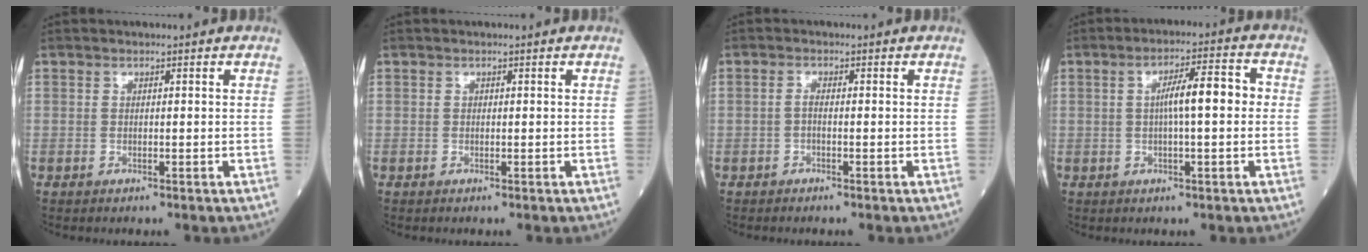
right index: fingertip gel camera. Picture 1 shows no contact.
{"total": 0.0}
{"total": 1.0, "force": [-0.4, 0.3, 0.8], "torque": [-0.016, 0.003, -0.011]}
{"total": 6.6, "force": [0.3, 0.9, 6.6], "torque": [-0.108, 0.021, 0.003]}